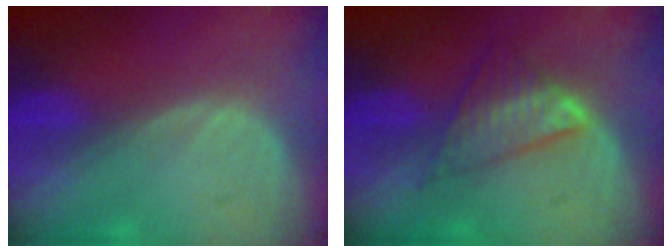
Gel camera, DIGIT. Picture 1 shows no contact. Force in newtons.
{"total": 5.8, "press": 5.6, "slide": 1.6}